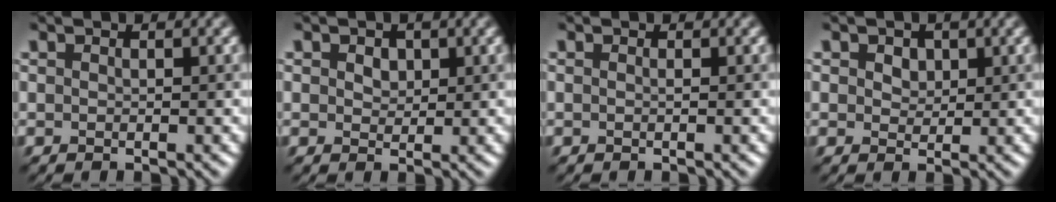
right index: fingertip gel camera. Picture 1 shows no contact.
{"total": 1.8, "force": [0.7, 1.3, 1.0], "torque": [-0.013, 0.008, 0.001]}
{"total": 0.0}
{"total": 2.2, "force": [1.0, 1.6, 1.1], "torque": [-0.018, 0.012, 0.000]}